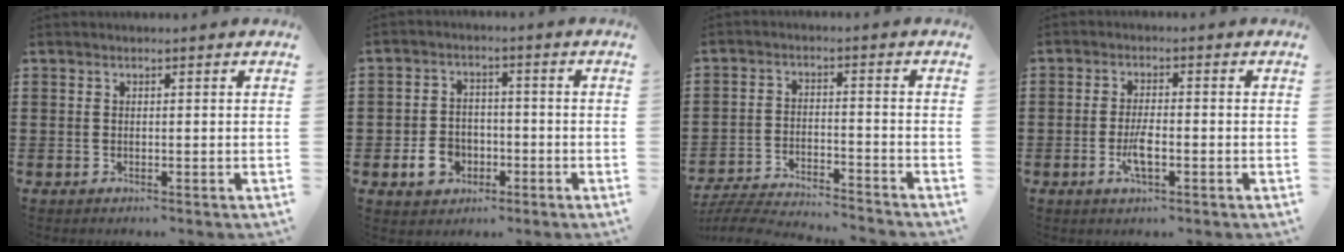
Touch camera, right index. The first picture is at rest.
{"total": 5.5, "force": [-2.2, 4.3, 2.7], "torque": [-0.074, 0.004, -0.046]}
{"total": 5.3, "force": [-5.2, -0.1, 0.9], "torque": [-0.027, -0.005, -0.107]}
{"total": 4.2, "force": [-1.5, 1.2, 3.7], "torque": [-0.076, -0.002, -0.029]}